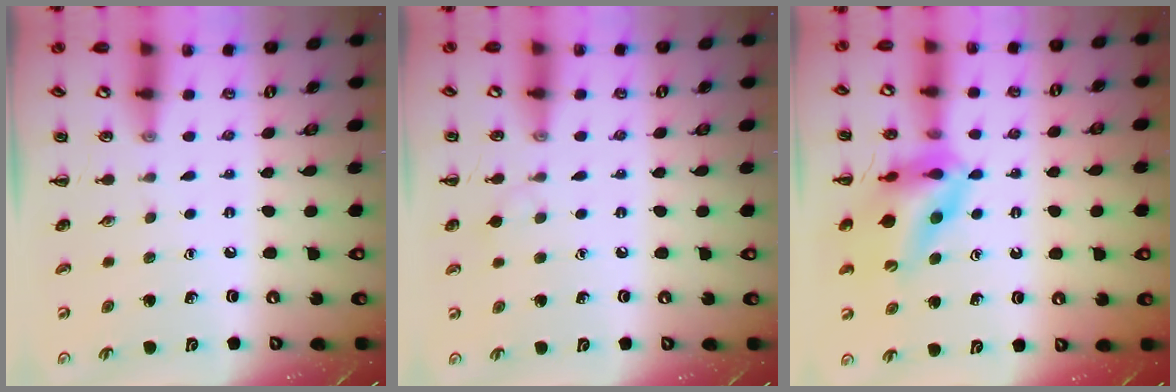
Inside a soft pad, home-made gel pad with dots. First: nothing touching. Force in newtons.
{"total": 4.0, "press": 3.7, "slide": 1.6}
{"total": 14.4, "press": 13.6, "slide": 4.8}